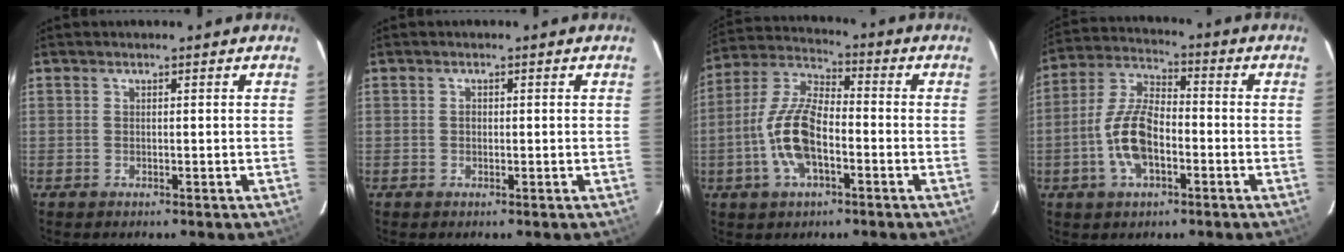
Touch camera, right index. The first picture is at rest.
{"total": 0.6, "force": [-0.1, 0.6, 0.2], "torque": [-0.002, 0.002, -0.002]}
{"total": 12.5, "force": [-3.7, 5.4, 10.6], "torque": [-0.228, 0.005, -0.072]}
{"total": 10.9, "force": [-3.4, 5.3, 9.0], "torque": [-0.193, 0.010, -0.064]}